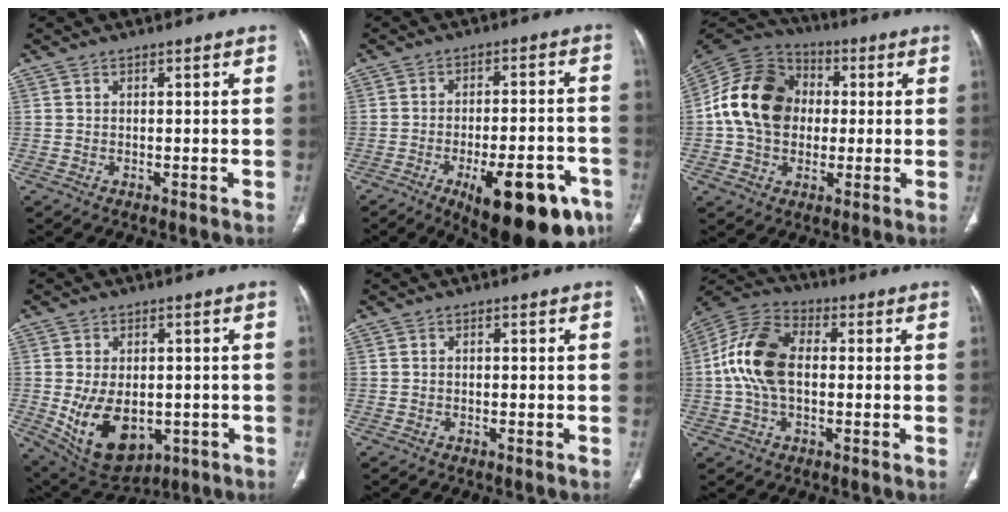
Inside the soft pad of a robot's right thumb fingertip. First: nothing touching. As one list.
[{"total": 19.1, "force": [-9.8, 7.2, 14.8], "torque": [-0.148, 0.043, -0.126]}, {"total": 17.2, "force": [0.8, 13.4, 10.7], "torque": [-0.179, 0.025, 0.005]}, {"total": 13.5, "force": [-2.7, 8.7, 9.9], "torque": [-0.148, -0.005, -0.015]}, {"total": 0.0}, {"total": 13.3, "force": [0.2, 8.1, 10.6], "torque": [-0.215, 0.030, -0.004]}]